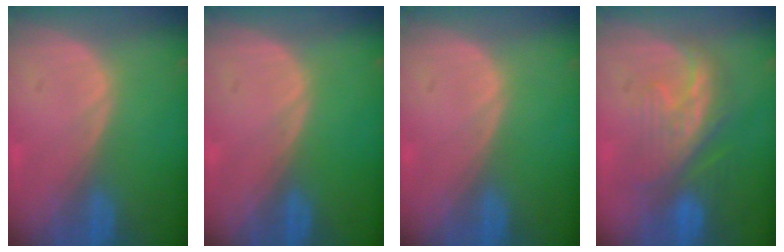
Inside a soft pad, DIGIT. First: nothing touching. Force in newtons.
{"total": 0.0}
{"total": 0.0}
{"total": 8.2, "press": 7.9, "slide": 1.8}